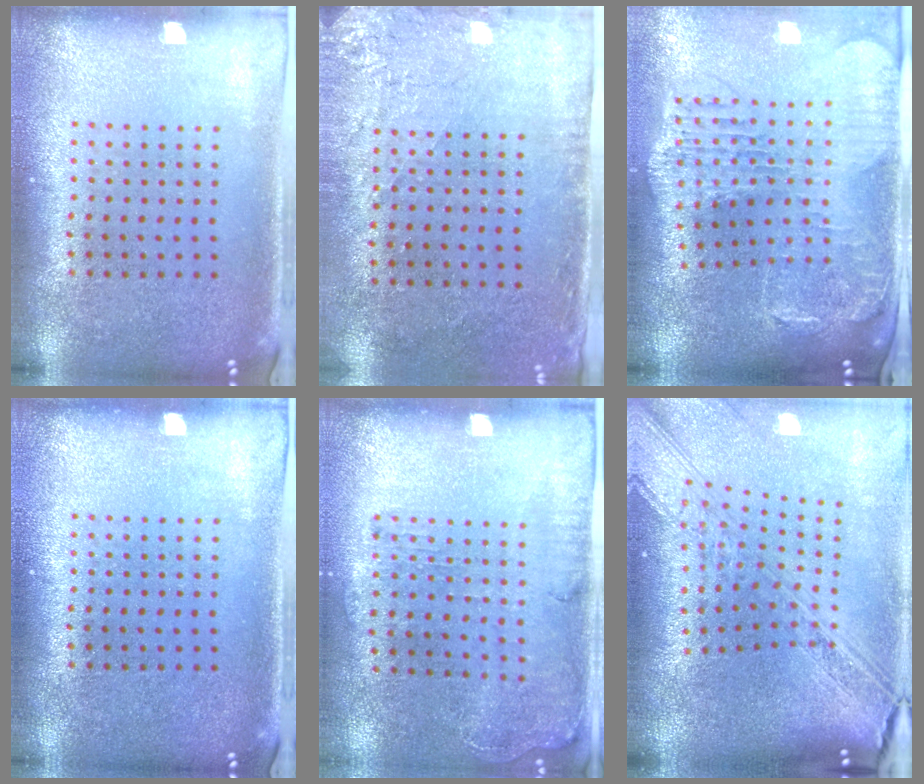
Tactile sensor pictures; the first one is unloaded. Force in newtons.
{"total": 2.9, "press": 2.3, "slide": 1.6}
{"total": 2.2, "press": 2.0, "slide": 1.0}
{"total": 0.0}
{"total": 1.3, "press": 1.2, "slide": 0.5}
{"total": 3.8, "press": 2.7, "slide": 2.7}